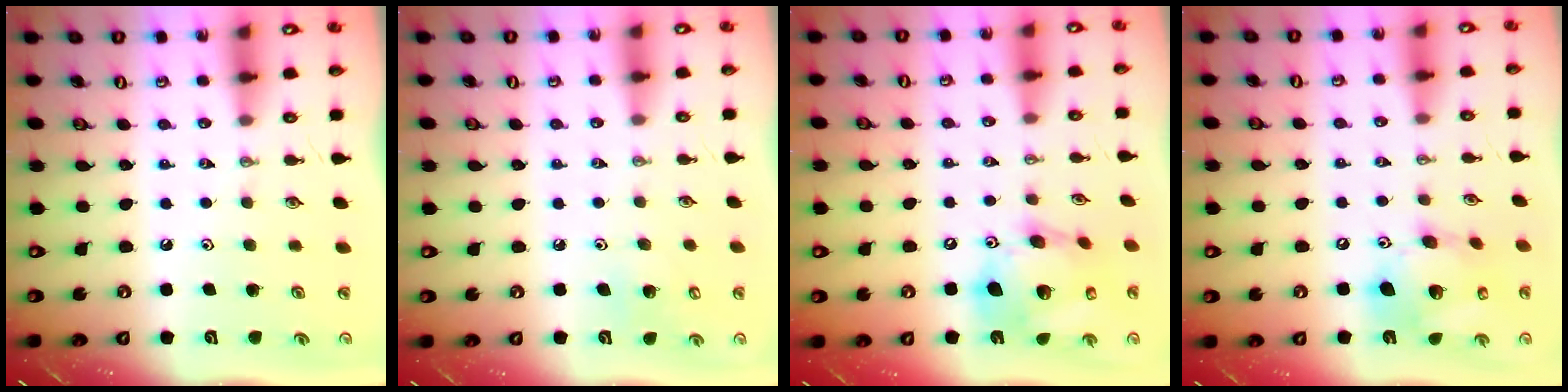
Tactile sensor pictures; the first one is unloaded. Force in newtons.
{"total": 6.4, "press": 6.3, "slide": 0.5}
{"total": 17.9, "press": 17.7, "slide": 3.0}
{"total": 16.0, "press": 15.7, "slide": 3.1}